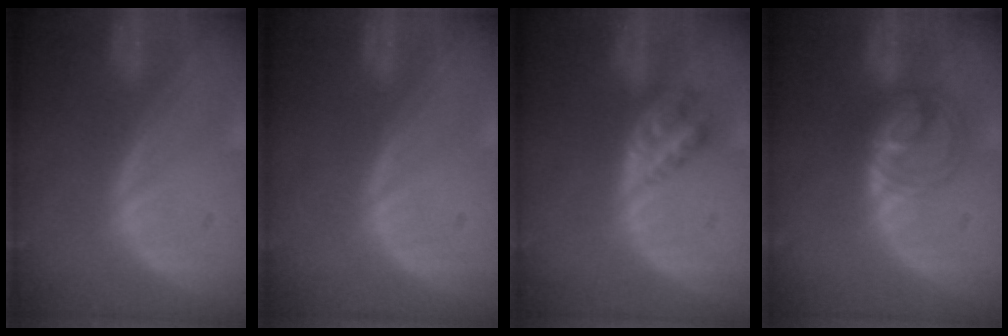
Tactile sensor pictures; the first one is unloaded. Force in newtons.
{"total": 0.0}
{"total": 4.5, "press": 3.8, "slide": 2.5}
{"total": 5.5, "press": 5.5, "slide": 0.6}